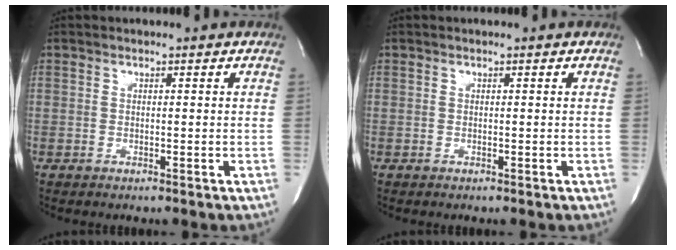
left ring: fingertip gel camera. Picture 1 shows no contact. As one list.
[{"total": 0.0}]